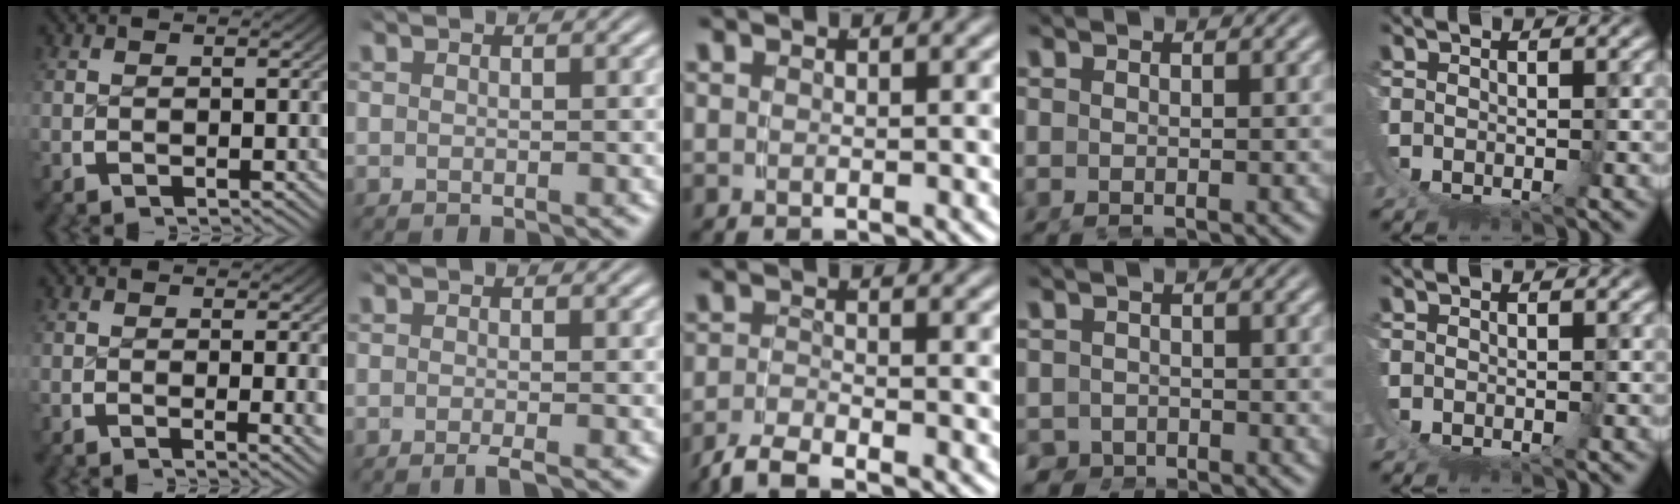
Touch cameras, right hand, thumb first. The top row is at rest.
{"thumb": {"total": 1.9, "force": [-0.1, 0.4, 1.9], "torque": [-0.023, -0.004, -0.002]}, "index": {"total": 1.4, "force": [-1.0, 0.1, 0.9], "torque": [-0.006, 0.009, -0.024]}, "middle": {"total": 2.8, "force": [-2.6, 0.2, 1.0], "torque": [-0.017, -0.006, -0.043]}, "ring": {"total": 3.5, "force": [-2.5, 2.4, 0.4], "torque": [-0.008, -0.021, -0.044]}}